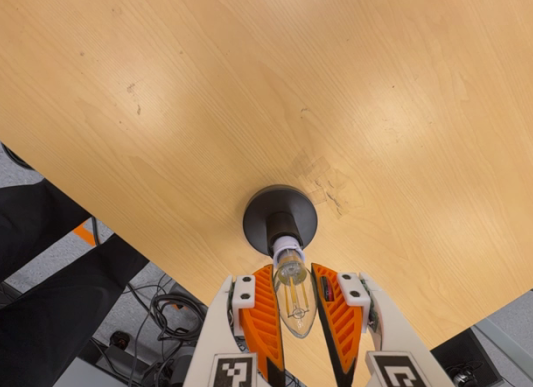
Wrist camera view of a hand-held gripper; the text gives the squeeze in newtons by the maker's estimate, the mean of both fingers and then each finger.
{"total": 10.3, "left": 9.3, "right": 11.2}